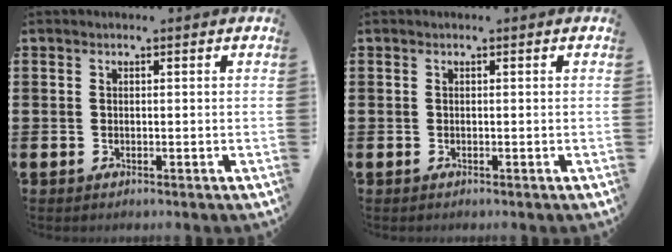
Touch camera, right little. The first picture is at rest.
{"total": 0.0}